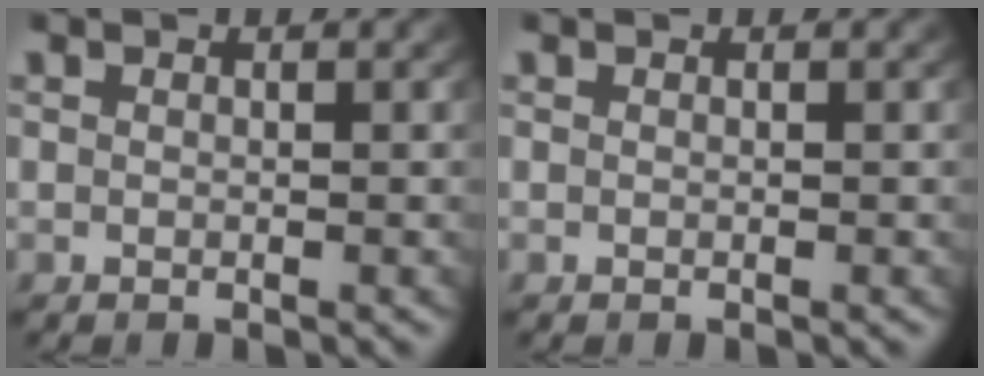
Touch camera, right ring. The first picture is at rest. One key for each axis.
{"total": 0.0}